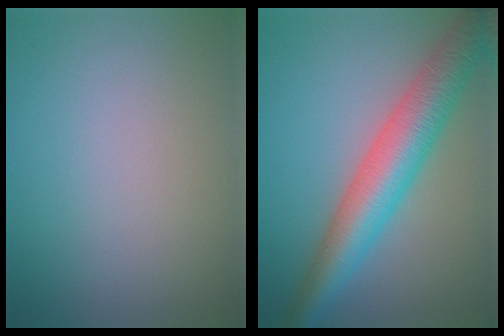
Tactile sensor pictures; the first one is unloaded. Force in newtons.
{"total": 7.6, "press": 7.6, "slide": 0.2}